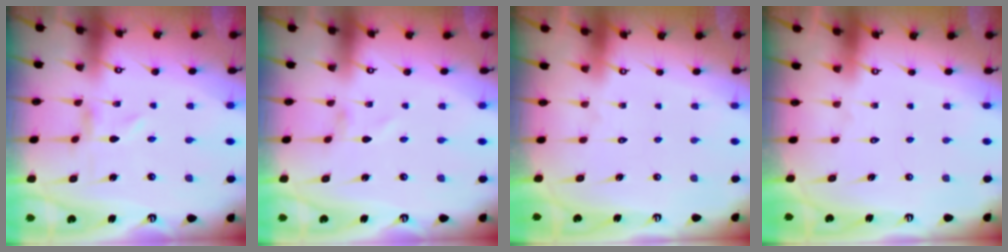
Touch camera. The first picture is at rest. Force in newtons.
{"total": 1.3, "press": 1.3, "slide": 0.1}
{"total": 1.7, "press": 1.7, "slide": 0.1}
{"total": 1.7, "press": 1.6, "slide": 0.1}